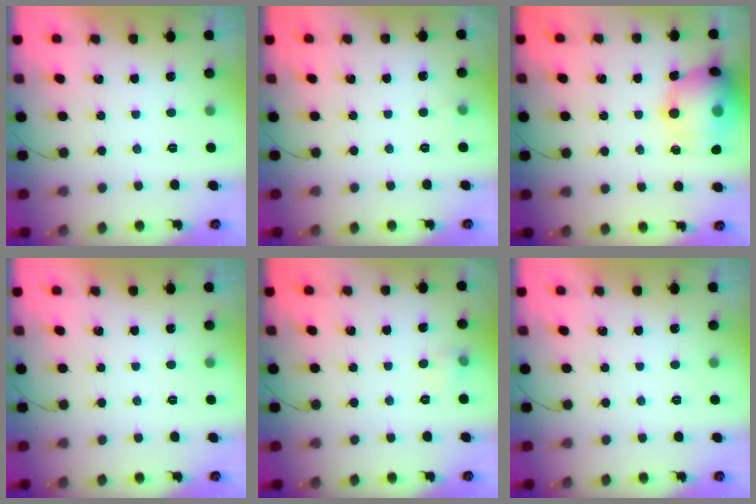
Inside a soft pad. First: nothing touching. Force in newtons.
{"total": 2.8, "press": 2.5, "slide": 1.1}
{"total": 16.4, "press": 16.1, "slide": 3.3}
{"total": 0.0}
{"total": 4.2, "press": 3.9, "slide": 1.6}
{"total": 0.0}